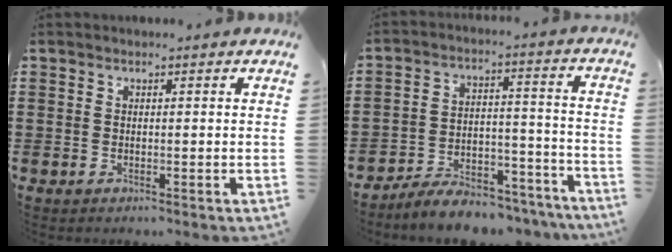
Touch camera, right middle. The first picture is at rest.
{"total": 7.5, "force": [-7.2, 1.6, 1.5], "torque": [-0.013, 0.025, -0.136]}